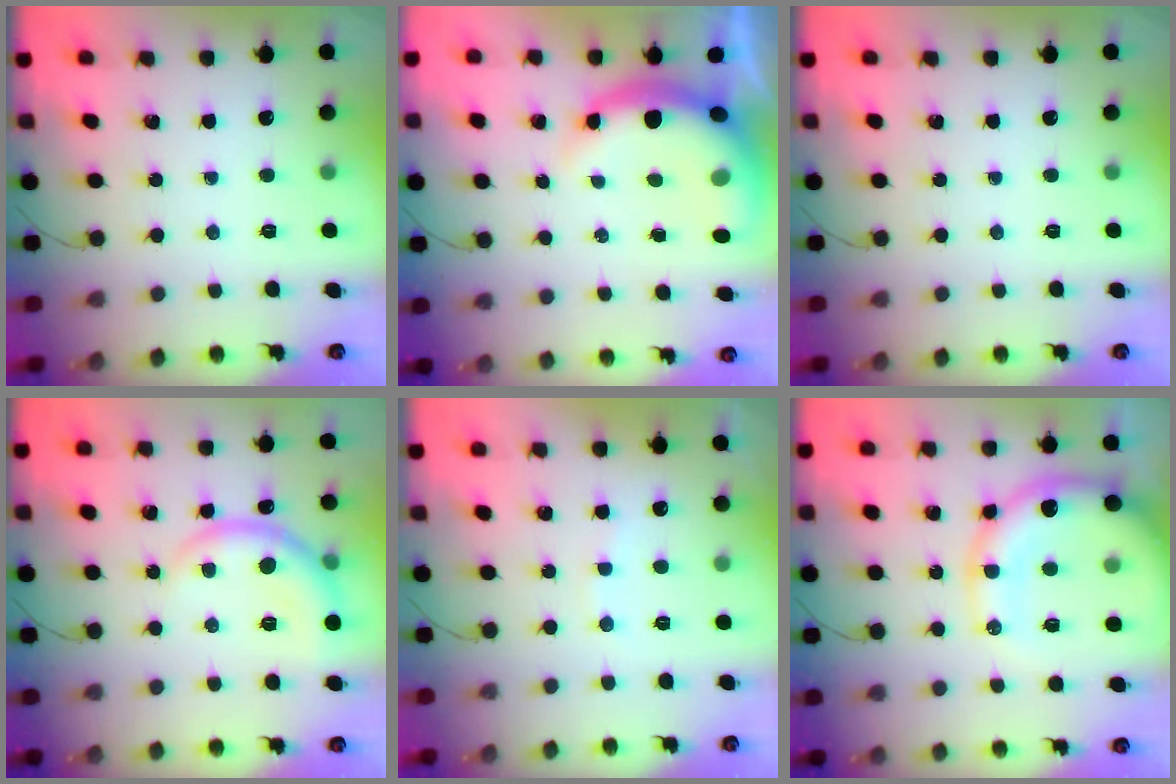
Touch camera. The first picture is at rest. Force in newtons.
{"total": 10.5, "press": 10.2, "slide": 2.6}
{"total": 0.0}
{"total": 8.6, "press": 8.6, "slide": 0.5}
{"total": 5.2, "press": 5.1, "slide": 0.9}
{"total": 18.2, "press": 17.7, "slide": 4.2}